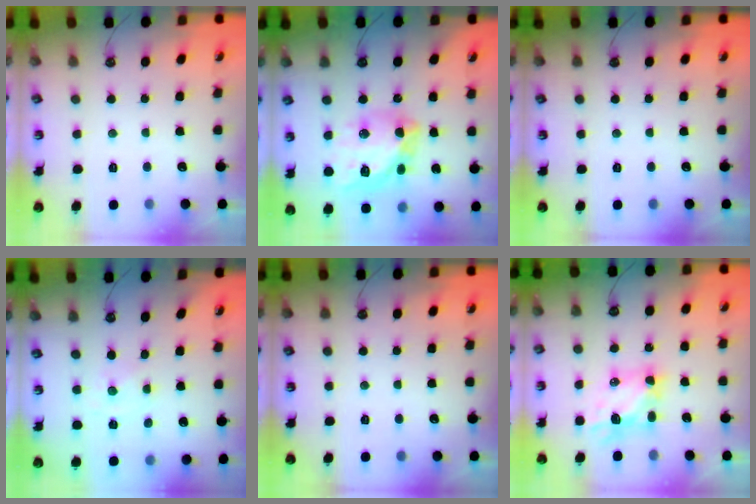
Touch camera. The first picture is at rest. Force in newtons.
{"total": 16.8, "press": 16.8, "slide": 1.6}
{"total": 0.0}
{"total": 0.0}
{"total": 0.0}
{"total": 5.6, "press": 5.6, "slide": 0.1}